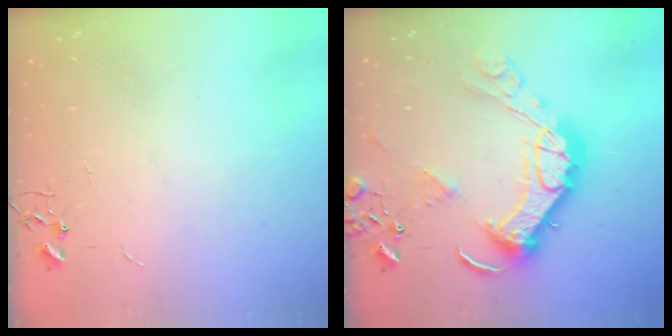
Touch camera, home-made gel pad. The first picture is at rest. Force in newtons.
{"total": 20.6, "press": 20.4, "slide": 2.4}